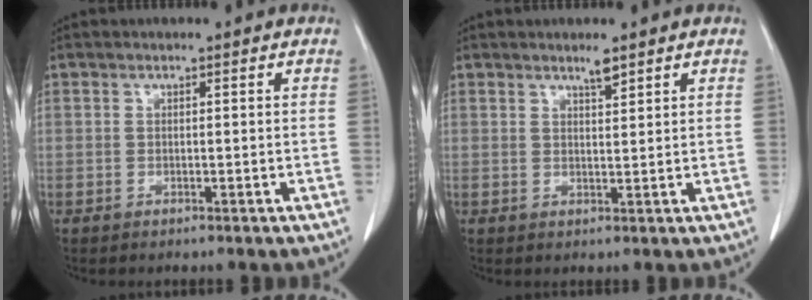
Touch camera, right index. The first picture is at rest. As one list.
[{"total": 1.9, "force": [1.6, 0.0, 1.1], "torque": [-0.022, -0.002, 0.029]}]